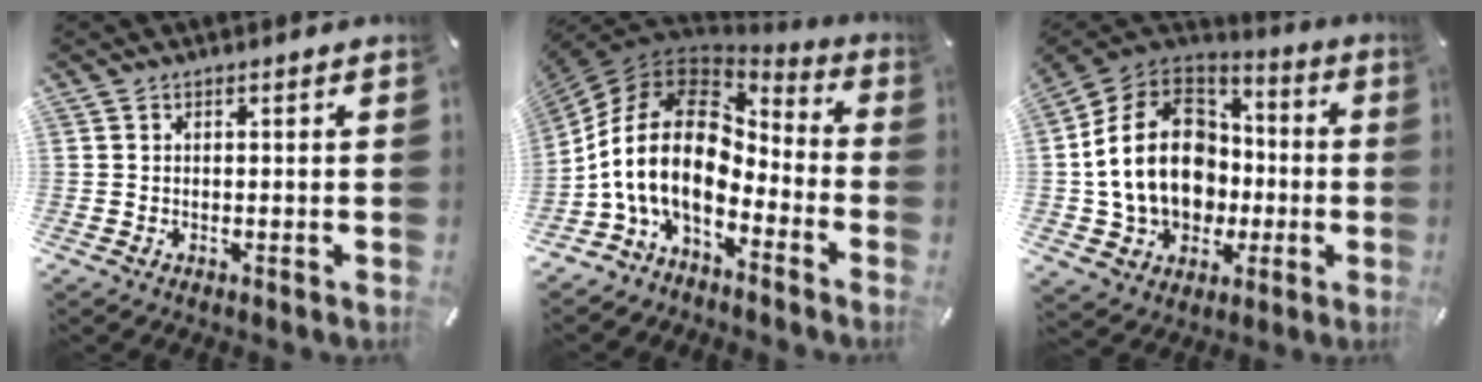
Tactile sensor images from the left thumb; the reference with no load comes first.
{"total": 19.2, "force": [-2.9, 12.3, 14.4], "torque": [-0.313, 0.019, -0.053]}
{"total": 20.0, "force": [-0.8, 16.4, 11.4], "torque": [-0.242, 0.013, -0.006]}